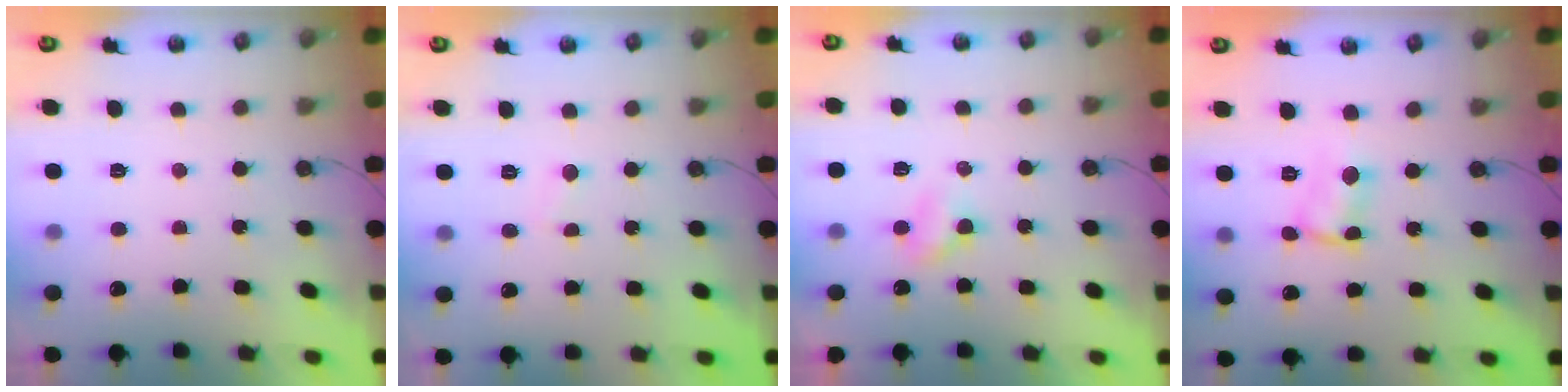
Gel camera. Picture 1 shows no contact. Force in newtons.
{"total": 3.8, "press": 1.9, "slide": 3.3}
{"total": 2.7, "press": 2.6, "slide": 0.4}
{"total": 2.3, "press": 2.3, "slide": 0.1}